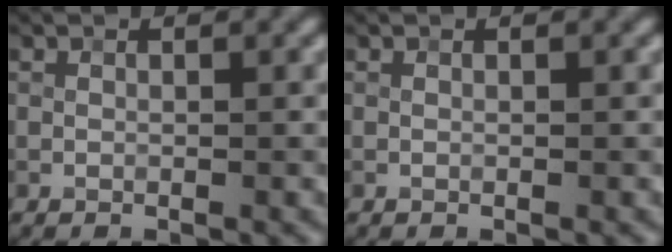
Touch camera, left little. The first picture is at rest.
{"total": 0.0}